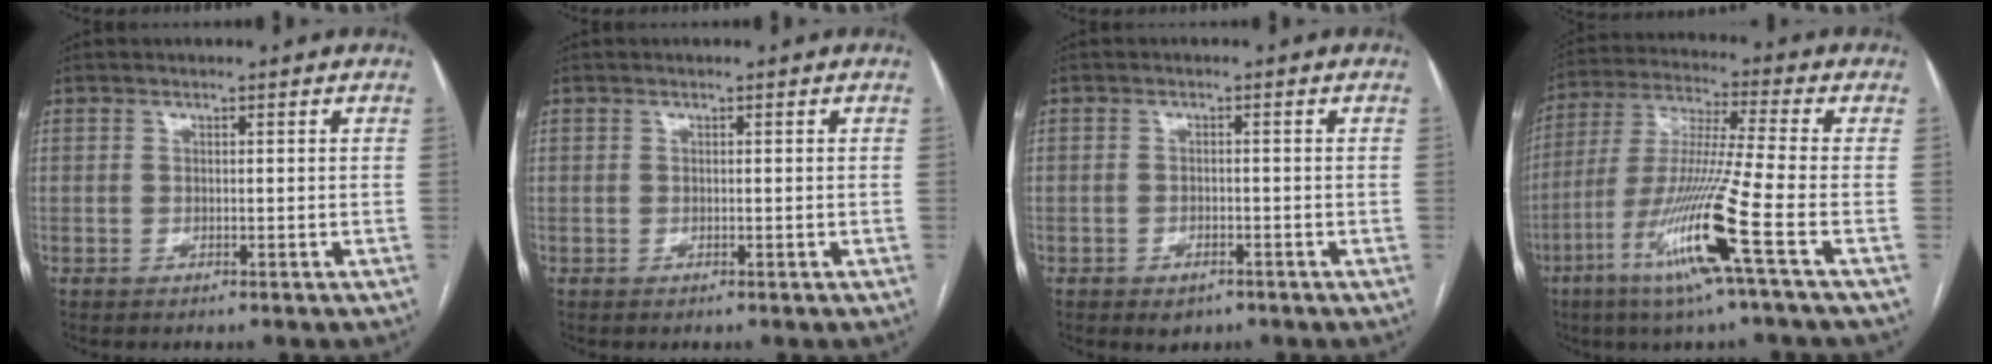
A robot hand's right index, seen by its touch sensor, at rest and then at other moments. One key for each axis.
{"total": 0.0}
{"total": 2.5, "fx": -1.5, "fy": 1.5, "fz": 1.2, "tx": -0.015, "ty": 0.001, "tz": -0.014}
{"total": 15.1, "fx": -6.4, "fy": -1.8, "fz": 13.5, "tx": -0.276, "ty": -0.026, "tz": -0.126}